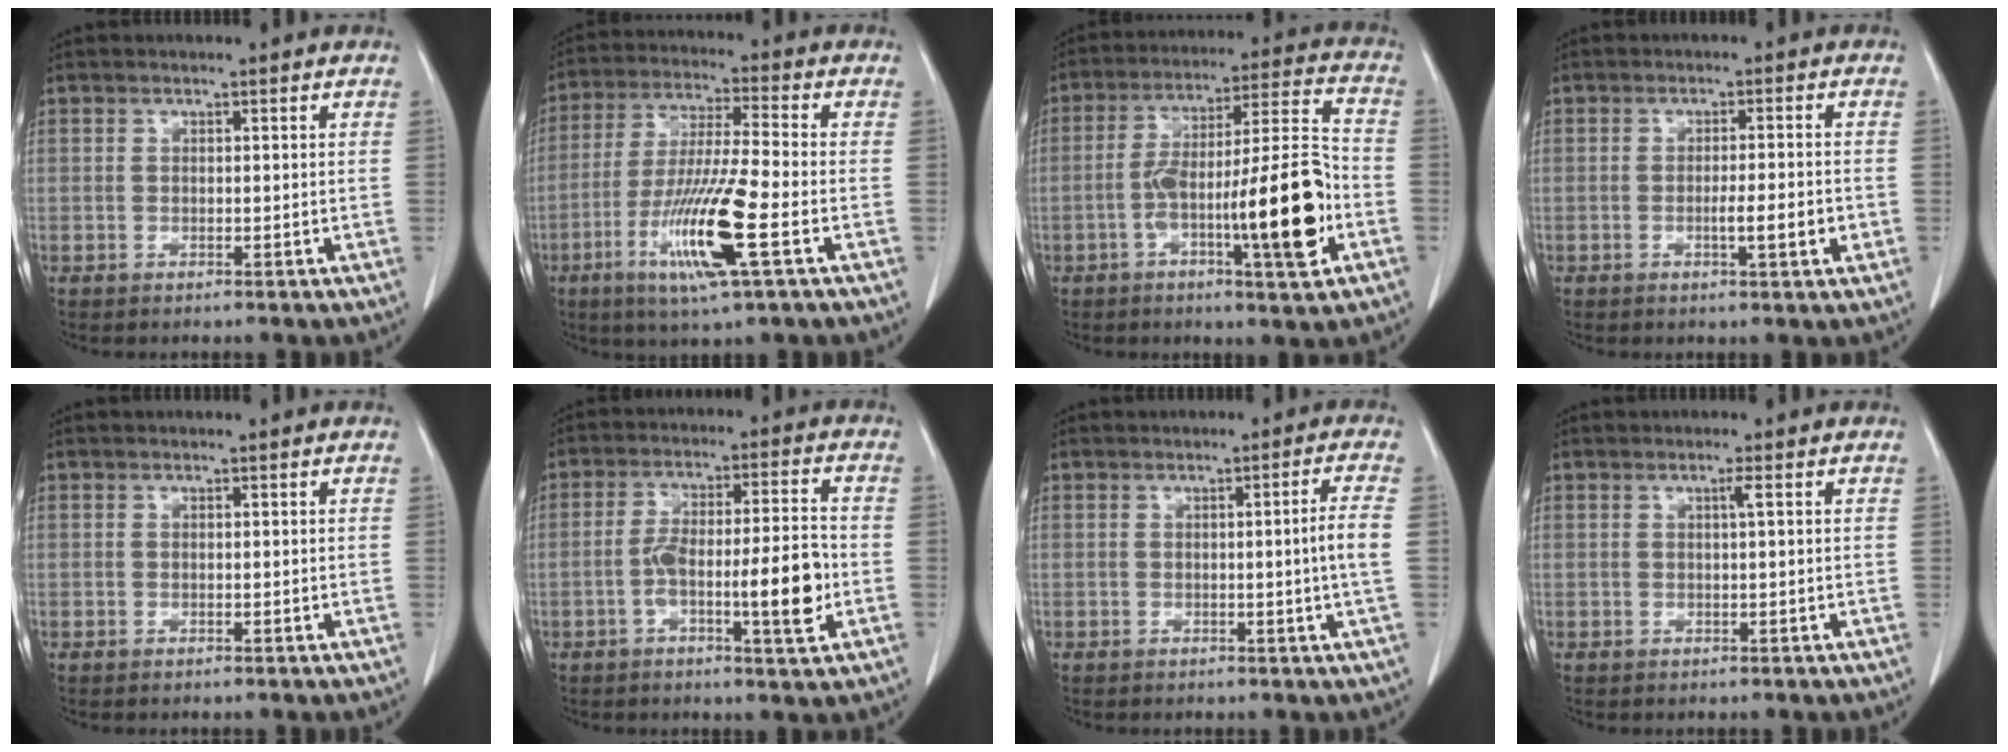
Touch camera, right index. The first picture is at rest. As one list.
[{"total": 13.6, "force": [-5.0, 0.2, 12.7], "torque": [-0.252, -0.024, -0.094]}, {"total": 17.4, "force": [-5.3, 1.7, 16.5], "torque": [-0.260, 0.014, -0.078]}, {"total": 4.2, "force": [-1.2, 0.3, 4.0], "torque": [-0.064, -0.003, -0.016]}, {"total": 0.0}, {"total": 11.1, "force": [-2.9, 1.4, 10.6], "torque": [-0.178, 0.012, -0.045]}, {"total": 4.0, "force": [-0.3, -1.3, 3.8], "torque": [-0.055, -0.005, -0.005]}, {"total": 0.9, "force": [0.3, -0.2, 0.8], "torque": [-0.019, 0.000, 0.006]}]